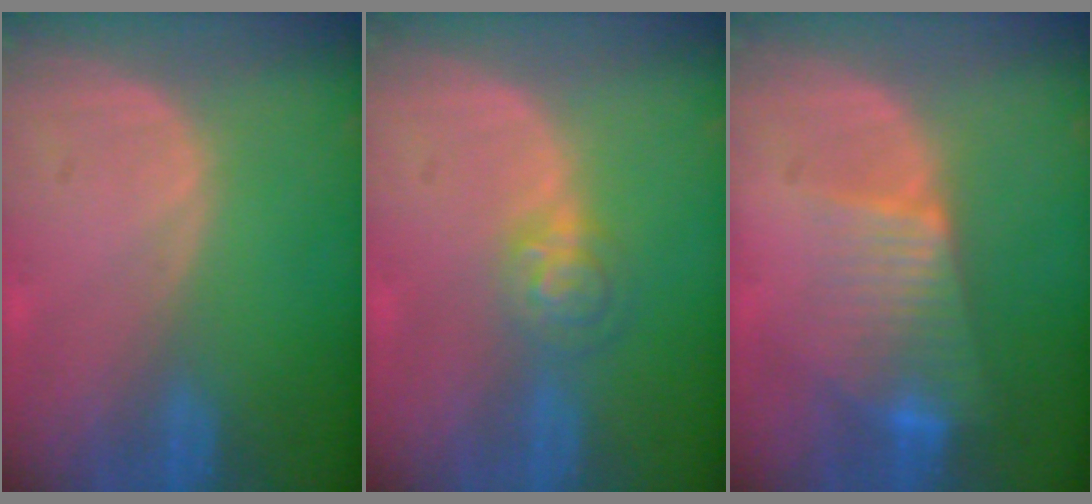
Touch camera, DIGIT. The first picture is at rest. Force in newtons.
{"total": 4.1, "press": 3.7, "slide": 1.7}
{"total": 7.7, "press": 6.6, "slide": 4.0}